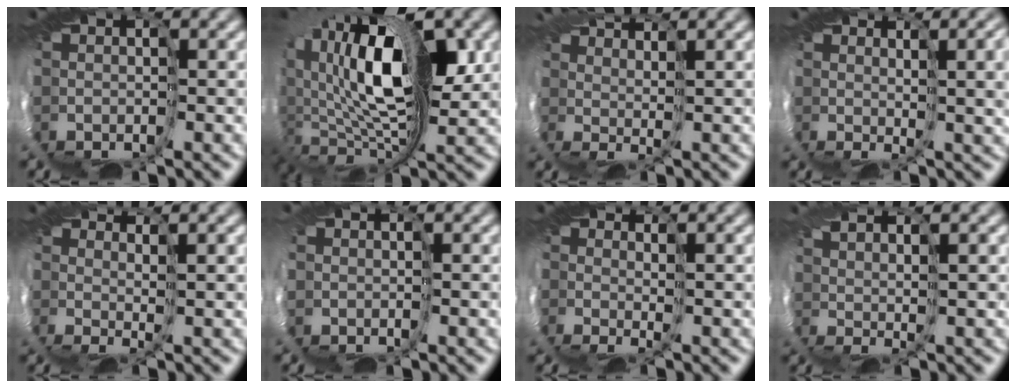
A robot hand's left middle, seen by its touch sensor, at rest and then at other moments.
{"total": 15.0, "force": [3.7, 7.7, 12.3], "torque": [-0.230, -0.006, 0.080]}
{"total": 2.8, "force": [2.5, -1.0, 0.8], "torque": [-0.025, 0.006, 0.040]}
{"total": 6.8, "force": [1.9, 2.4, 6.1], "torque": [-0.078, 0.012, 0.037]}
{"total": 1.6, "force": [1.2, -0.9, 0.7], "torque": [-0.010, 0.002, 0.021]}
{"total": 1.5, "force": [-0.2, 1.4, 0.2], "torque": [-0.013, -0.011, 0.002]}
{"total": 1.3, "force": [0.4, 0.5, 1.1], "torque": [-0.029, 0.001, 0.004]}
{"total": 2.3, "force": [1.9, -1.0, 0.7], "torque": [-0.021, 0.001, 0.035]}